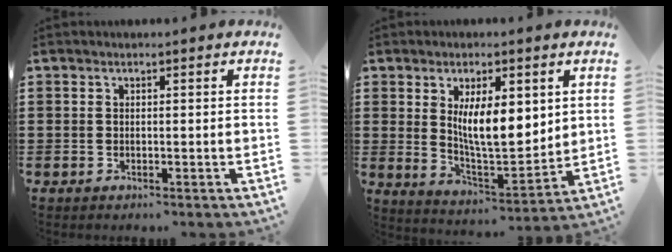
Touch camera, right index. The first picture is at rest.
{"total": 9.3, "force": [2.8, 3.4, 8.2], "torque": [-0.140, -0.011, 0.044]}